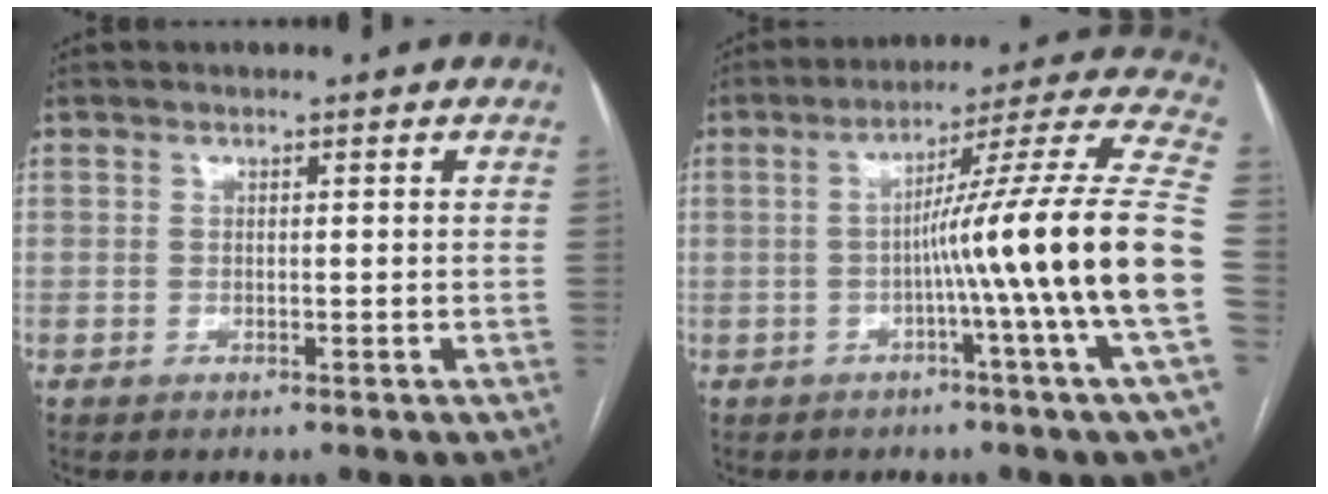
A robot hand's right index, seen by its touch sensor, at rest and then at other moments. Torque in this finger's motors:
{"motor_torque": [1.46, -0.26, 0.87, 0.21]}